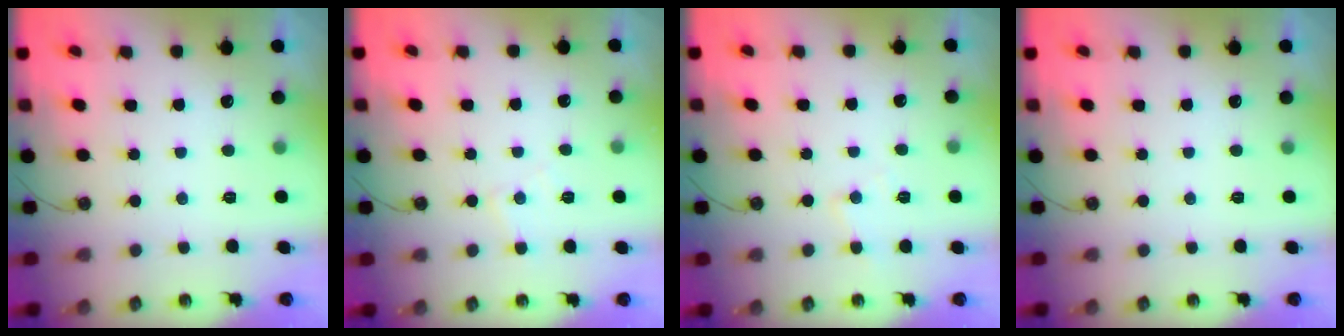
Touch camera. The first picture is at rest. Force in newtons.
{"total": 4.7, "press": 4.7, "slide": 0.7}
{"total": 6.0, "press": 6.0, "slide": 0.7}
{"total": 0.0}